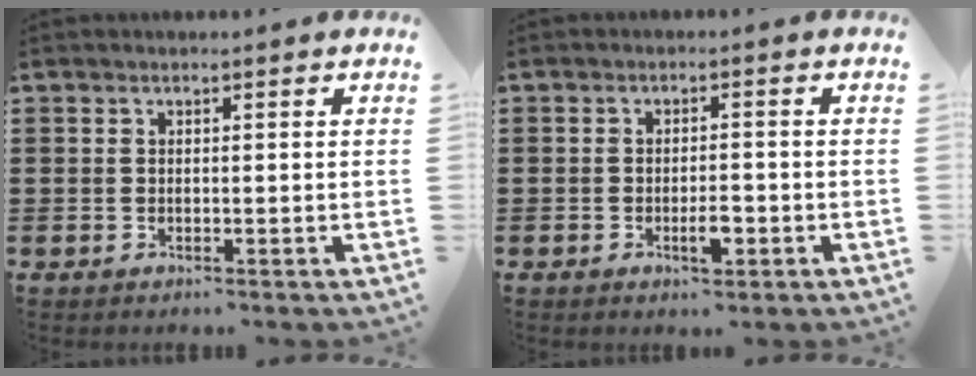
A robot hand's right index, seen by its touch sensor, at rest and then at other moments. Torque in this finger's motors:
{"motor_torque": [0.17, 0.20, 0.09, 0.04]}